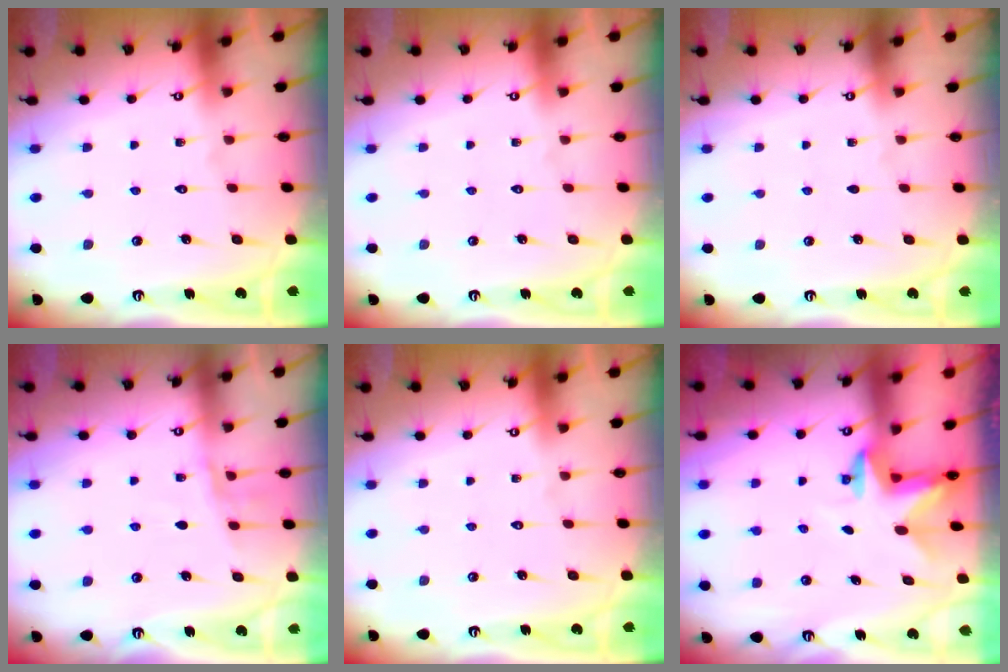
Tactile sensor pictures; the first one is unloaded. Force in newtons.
{"total": 0.0}
{"total": 0.0}
{"total": 5.8, "press": 5.7, "slide": 1.3}
{"total": 0.0}
{"total": 2.4, "press": 2.3, "slide": 0.4}